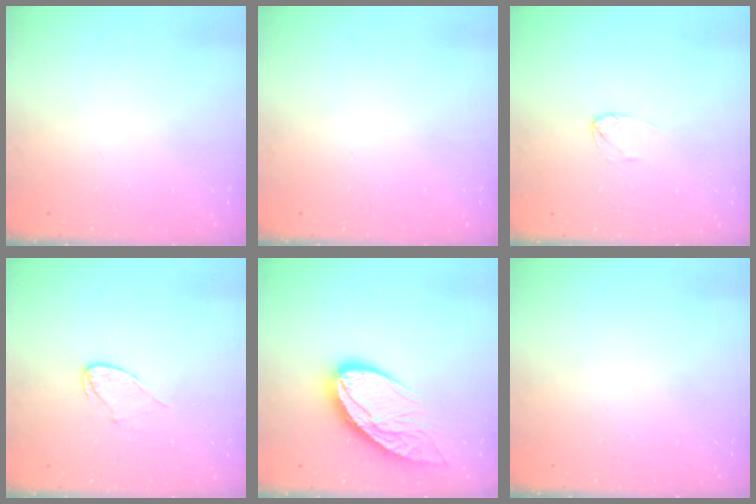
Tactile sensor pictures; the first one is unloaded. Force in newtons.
{"total": 0.0}
{"total": 3.2, "press": 3.2, "slide": 0.2}
{"total": 4.9, "press": 4.9, "slide": 0.5}
{"total": 14.7, "press": 14.6, "slide": 1.5}
{"total": 0.0}